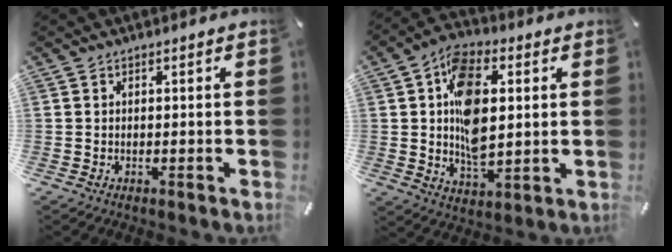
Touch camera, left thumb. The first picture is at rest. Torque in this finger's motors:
{"motor_torque": [2.53, 2.42, 1.53, -0.36, 0.47]}